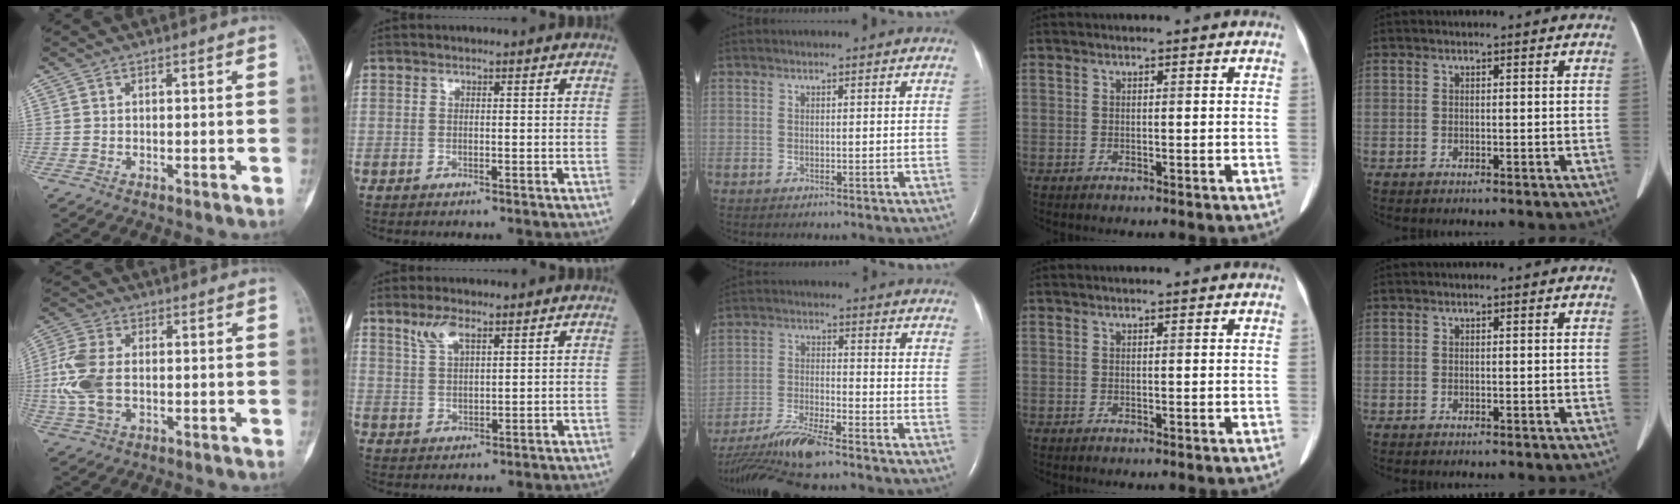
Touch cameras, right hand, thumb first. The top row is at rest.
{"thumb": {"total": 10.0, "force": [-0.5, 6.0, 7.9], "torque": [-0.192, 0.008, -0.010]}, "index": {"total": 4.0, "force": [2.8, 1.0, 2.7], "torque": [-0.062, 0.005, 0.061]}, "middle": {"total": 11.6, "force": [-9.9, 0.5, 6.0], "torque": [-0.118, -0.017, -0.178]}}